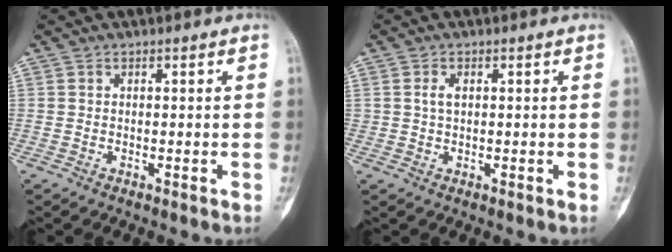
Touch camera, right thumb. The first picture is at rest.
{"total": 1.9, "force": [0.5, 1.1, 1.4], "torque": [-0.028, 0.003, 0.010]}